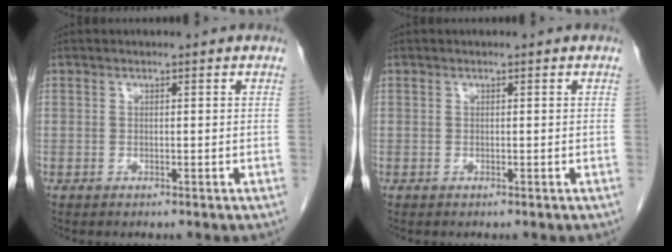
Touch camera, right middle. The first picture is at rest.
{"total": 0.0}